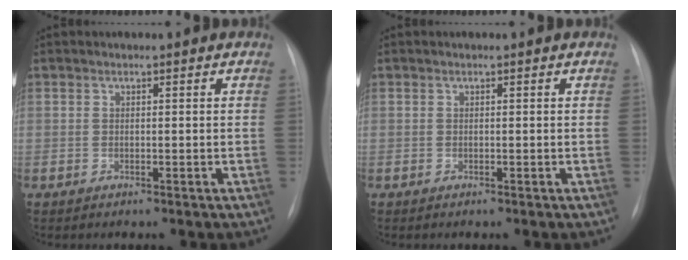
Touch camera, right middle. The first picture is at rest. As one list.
[{"total": 0.0}]